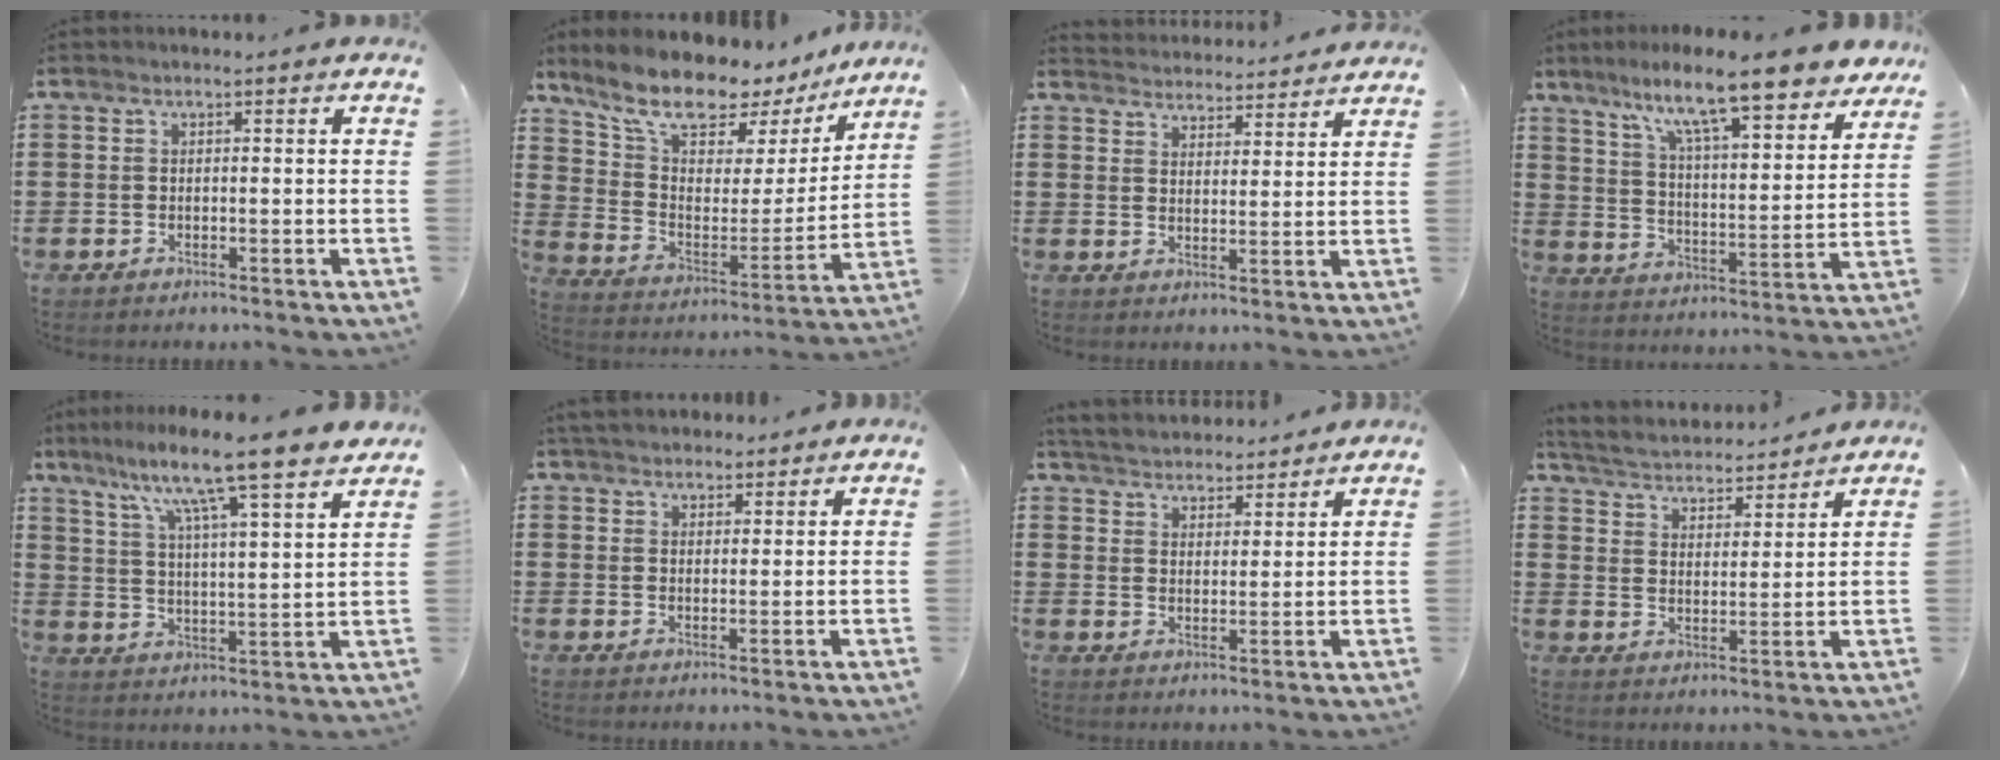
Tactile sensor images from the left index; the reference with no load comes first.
{"total": 10.8, "force": [9.4, 3.2, 4.2], "torque": [-0.106, -0.073, 0.160]}
{"total": 3.8, "force": [3.7, 0.0, -0.5], "torque": [-0.005, -0.022, 0.066]}
{"total": 12.3, "force": [10.0, 1.1, 7.1], "torque": [-0.152, -0.053, 0.167]}
{"total": 10.2, "force": [8.5, -0.7, 5.5], "torque": [-0.121, -0.065, 0.134]}
{"total": 3.6, "force": [3.4, 1.0, 0.2], "torque": [-0.016, -0.002, 0.066]}
{"total": 4.1, "force": [4.1, 0.5, -0.1], "torque": [-0.017, -0.021, 0.072]}
{"total": 3.8, "force": [3.7, 0.3, 0.3], "torque": [-0.028, -0.026, 0.058]}